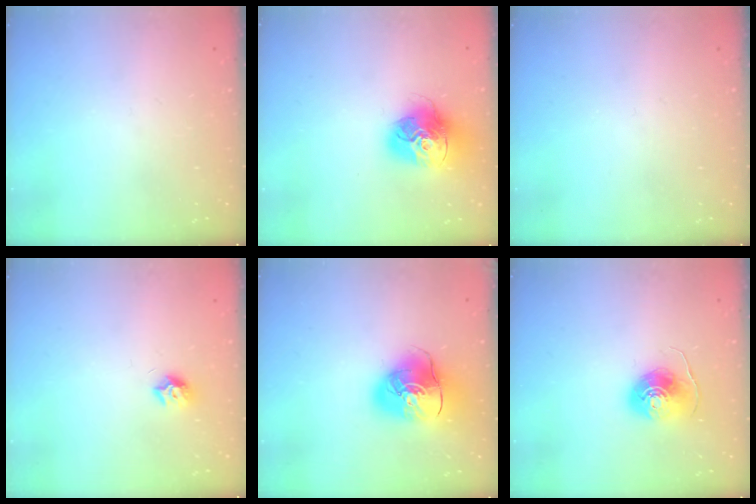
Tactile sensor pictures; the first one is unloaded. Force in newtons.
{"total": 16.1, "press": 16.0, "slide": 1.6}
{"total": 0.0}
{"total": 7.6, "press": 7.6, "slide": 0.7}
{"total": 11.7, "press": 11.5, "slide": 1.8}
{"total": 8.7, "press": 8.7, "slide": 0.5}